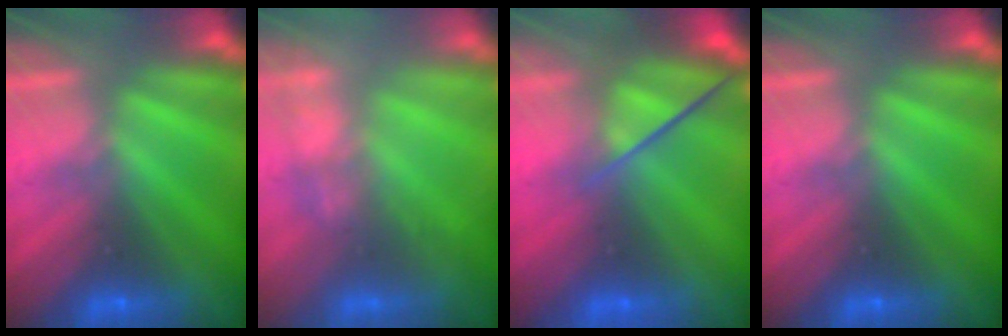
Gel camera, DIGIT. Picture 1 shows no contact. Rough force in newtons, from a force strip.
{"total": 2.7}
{"total": 3.5}
{"total": 0.0}